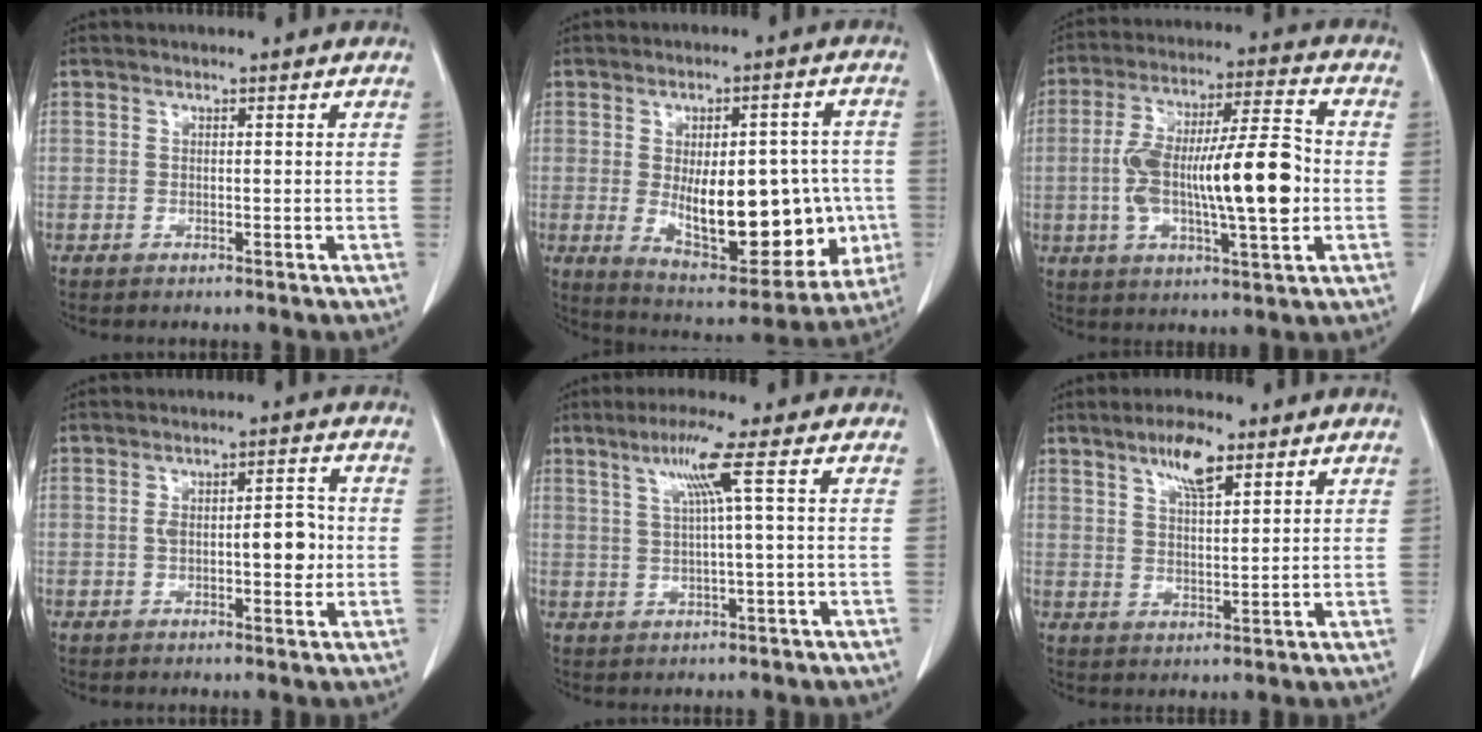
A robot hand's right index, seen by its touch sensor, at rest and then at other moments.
{"total": 21.2, "force": [-2.9, 9.3, 18.8], "torque": [-0.263, 0.010, -0.010]}
{"total": 18.2, "force": [-1.8, 3.8, 17.7], "torque": [-0.316, 0.018, -0.026]}
{"total": 7.0, "force": [-0.5, 2.8, 6.4], "torque": [-0.108, 0.018, -0.005]}
{"total": 5.8, "force": [1.9, -1.3, 5.3], "torque": [-0.105, 0.008, 0.042]}
{"total": 6.4, "force": [3.9, 1.8, 4.8], "torque": [-0.092, 0.002, 0.070]}